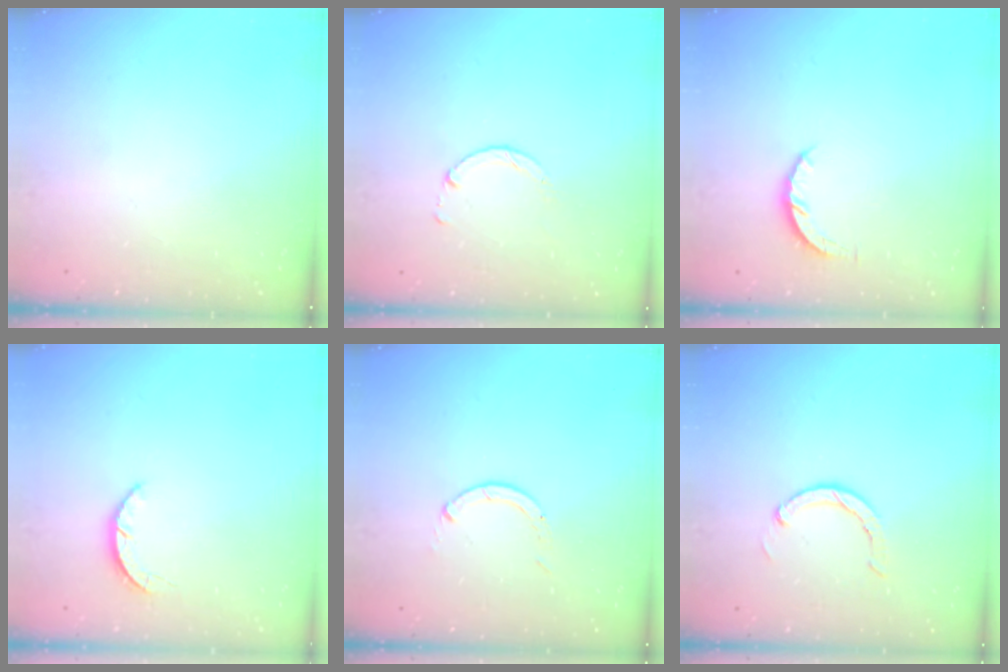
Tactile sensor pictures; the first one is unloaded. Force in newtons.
{"total": 1.4, "press": 1.4, "slide": 0.2}
{"total": 4.3, "press": 4.3, "slide": 0.5}
{"total": 2.2, "press": 2.2, "slide": 0.4}
{"total": 0.0}
{"total": 3.0, "press": 3.0, "slide": 0.1}